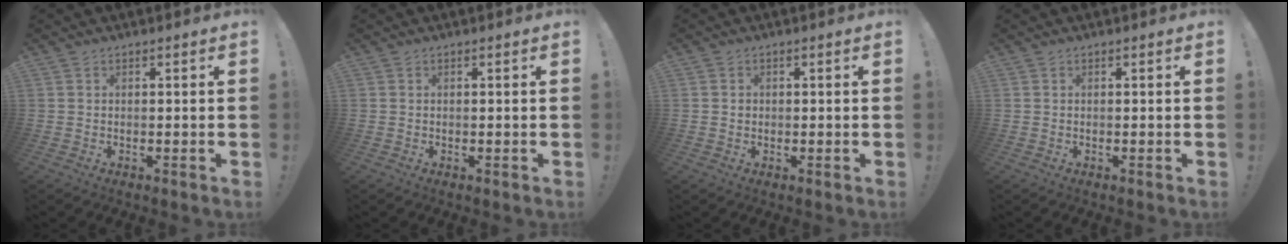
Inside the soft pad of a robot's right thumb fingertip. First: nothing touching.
{"total": 0.0}
{"total": 1.0, "force": [-0.1, 1.0, 0.1], "torque": [0.004, 0.001, -0.003]}
{"total": 0.0}